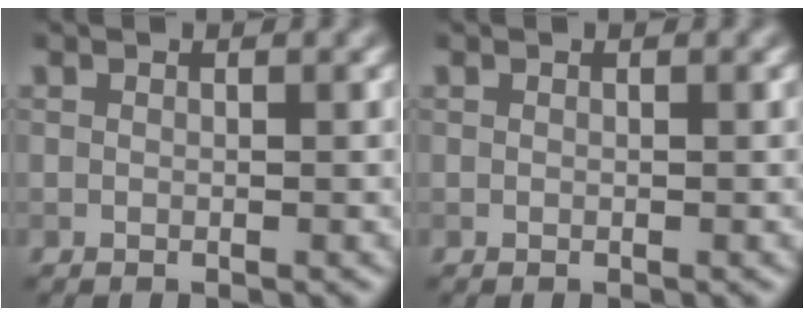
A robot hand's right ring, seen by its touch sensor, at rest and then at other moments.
{"total": 0.0}